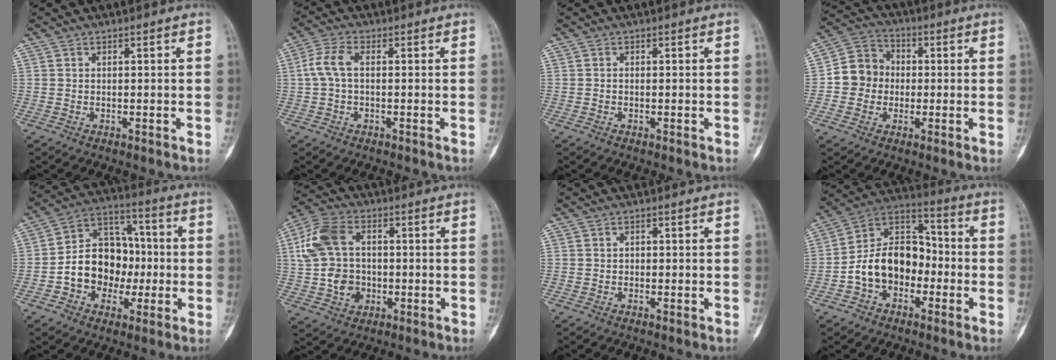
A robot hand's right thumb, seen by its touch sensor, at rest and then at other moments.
{"total": 5.3, "force": [0.3, 2.9, 4.4], "torque": [-0.099, 0.013, -0.001]}
{"total": 0.0}
{"total": 9.0, "force": [-0.6, 8.3, 3.5], "torque": [-0.028, 0.027, -0.024]}
{"total": 14.8, "force": [-2.1, 11.9, 8.5], "torque": [-0.081, 0.047, -0.037]}
{"total": 12.9, "force": [0.8, 10.0, 8.1], "torque": [-0.138, 0.016, 0.011]}
{"total": 0.5, "force": [0.0, 0.5, 0.1], "torque": [0.008, 0.003, -0.002]}
{"total": 14.6, "force": [-3.4, 10.6, 9.5], "torque": [-0.129, 0.053, -0.070]}